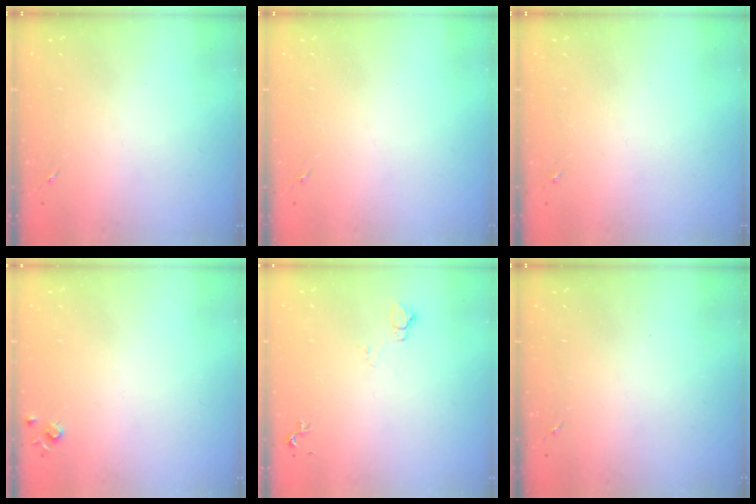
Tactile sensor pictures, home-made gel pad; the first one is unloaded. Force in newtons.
{"total": 0.0}
{"total": 0.0}
{"total": 4.3, "press": 4.3, "slide": 0.7}
{"total": 6.1, "press": 6.0, "slide": 0.8}
{"total": 0.0}